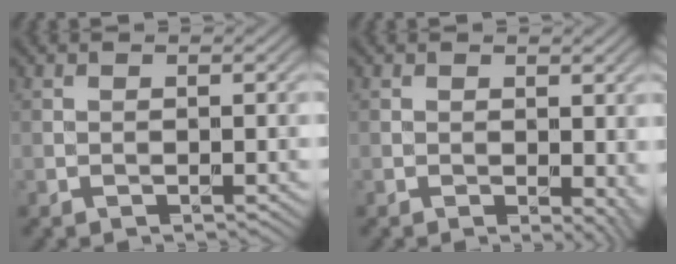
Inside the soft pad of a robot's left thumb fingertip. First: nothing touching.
{"total": 3.2, "force": [-0.1, 1.7, 2.7], "torque": [-0.026, -0.008, 0.000]}